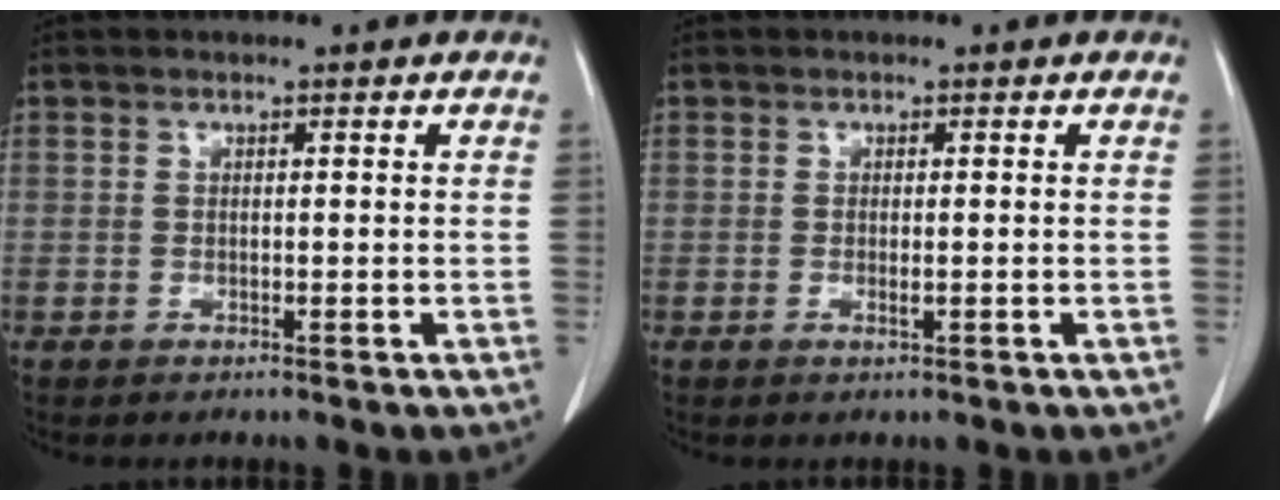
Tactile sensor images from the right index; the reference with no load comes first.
{"total": 0.9, "force": [-0.1, 0.2, 0.9], "torque": [-0.014, -0.001, 0.002]}